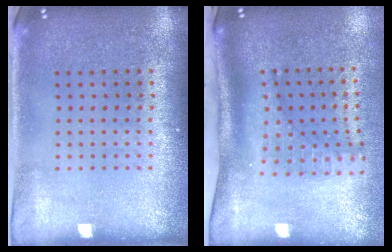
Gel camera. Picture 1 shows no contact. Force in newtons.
{"total": 2.1, "press": 1.5, "slide": 1.5}